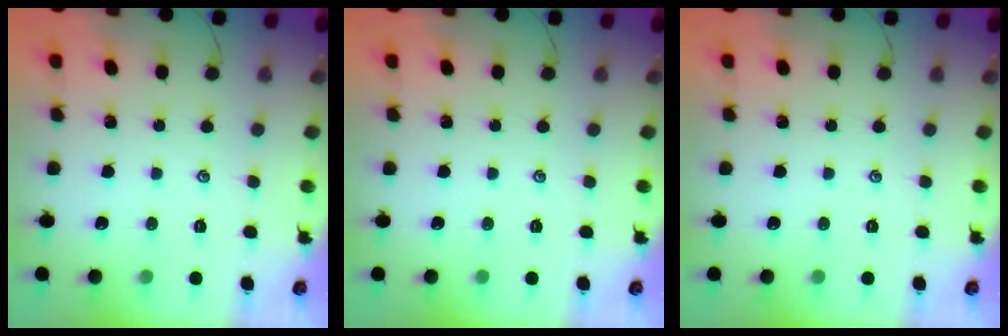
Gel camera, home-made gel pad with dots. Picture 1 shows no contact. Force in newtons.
{"total": 0.0}
{"total": 0.0}